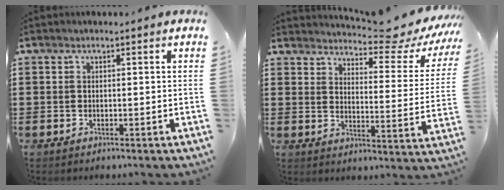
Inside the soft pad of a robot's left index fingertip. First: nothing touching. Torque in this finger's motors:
{"motor_torque": [1.18, -0.96, 0.43, 0.10]}